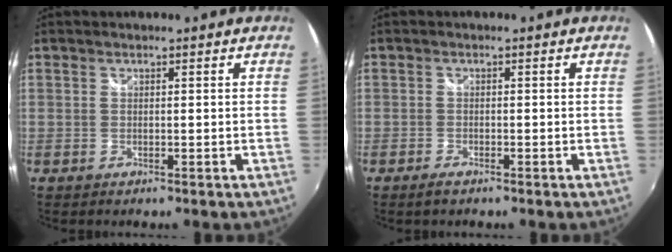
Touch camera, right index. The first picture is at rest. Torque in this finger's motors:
{"motor_torque": [0.09, -0.13, 0.01, 0.00]}